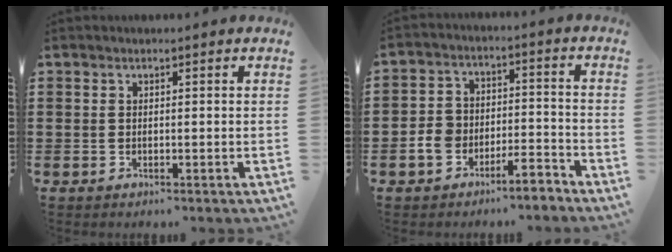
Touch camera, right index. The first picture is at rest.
{"total": 4.9, "force": [-3.8, 2.3, 2.1], "torque": [-0.042, 0.012, -0.073]}